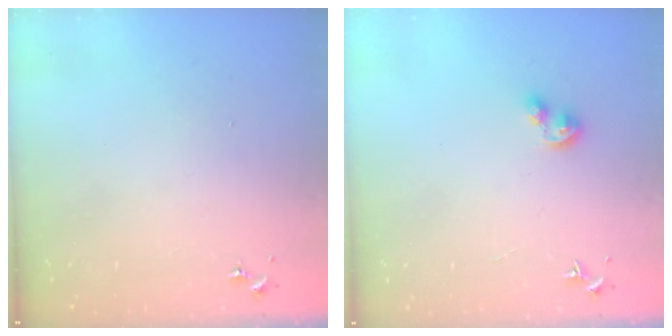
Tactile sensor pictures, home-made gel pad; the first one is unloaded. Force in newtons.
{"total": 4.3, "press": 4.3, "slide": 0.5}